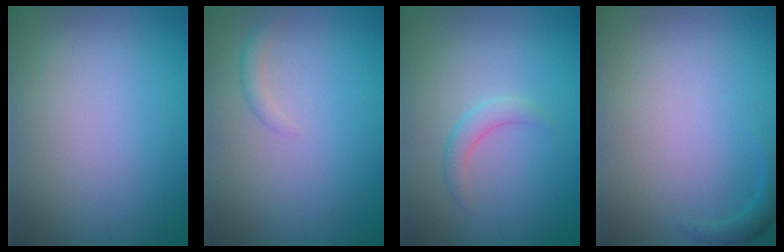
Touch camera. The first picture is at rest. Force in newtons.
{"total": 1.0, "press": 1.0, "slide": 0.0}
{"total": 1.5, "press": 1.5, "slide": 0.0}
{"total": 1.0, "press": 1.0, "slide": 0.1}